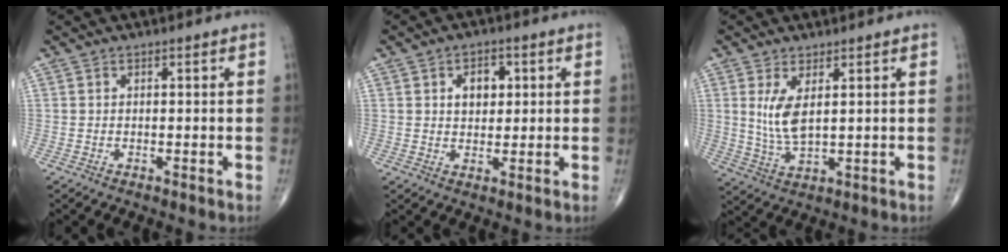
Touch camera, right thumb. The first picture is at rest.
{"total": 5.0, "force": [1.3, 3.5, 3.4], "torque": [-0.030, -0.002, 0.019]}
{"total": 6.1, "force": [1.7, 2.4, 5.4], "torque": [-0.109, -0.019, 0.044]}